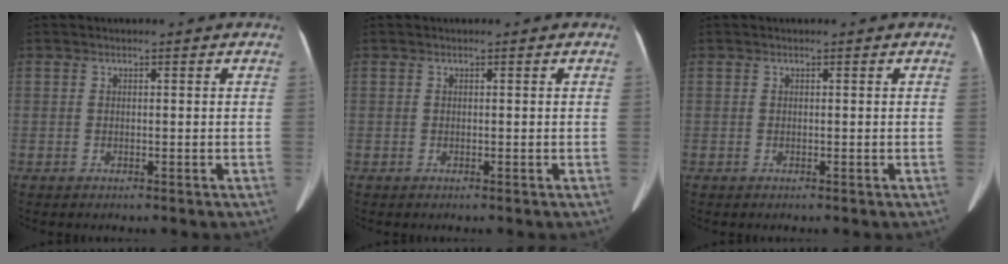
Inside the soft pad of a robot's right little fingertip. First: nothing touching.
{"total": 0.0}
{"total": 0.0}